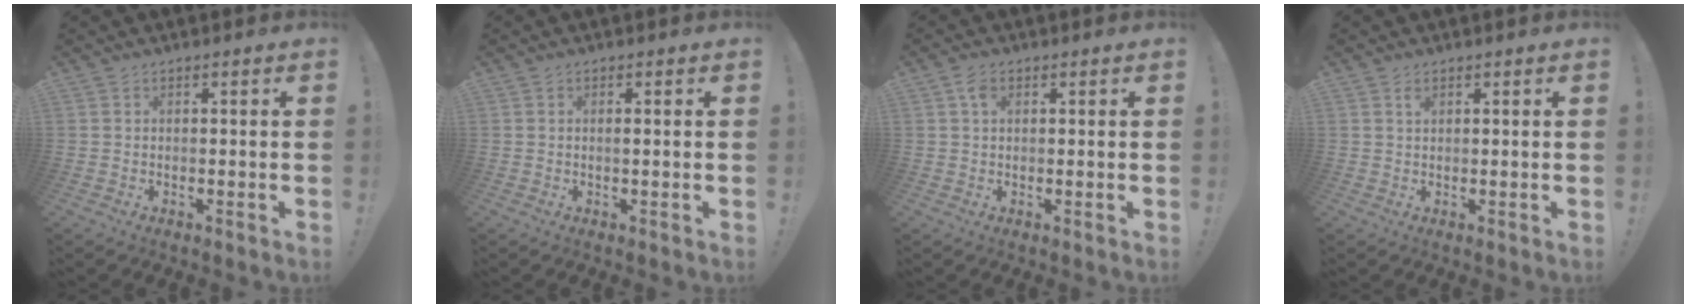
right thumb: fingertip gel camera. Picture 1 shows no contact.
{"total": 0.7, "force": [0.1, -0.1, 0.7], "torque": [-0.011, -0.003, 0.000]}
{"total": 2.7, "force": [1.1, 1.8, 1.8], "torque": [-0.036, 0.004, 0.020]}
{"total": 1.2, "force": [0.8, 0.6, 0.7], "torque": [-0.006, -0.005, 0.013]}